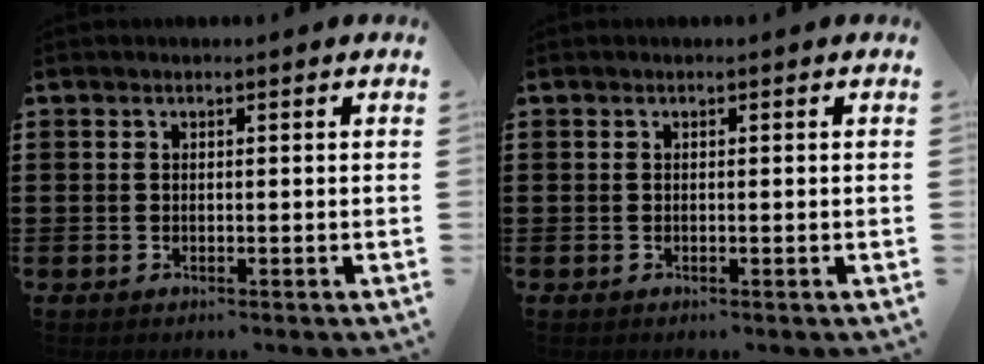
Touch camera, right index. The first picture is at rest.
{"total": 0.0}